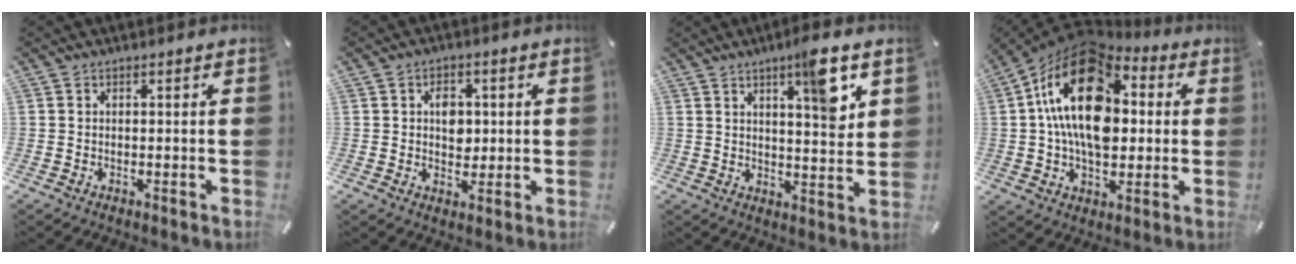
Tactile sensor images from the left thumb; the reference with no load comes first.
{"total": 5.1, "force": [0.7, 3.9, 3.2], "torque": [-0.027, -0.007, 0.004]}
{"total": 9.8, "force": [5.3, 2.1, 8.0], "torque": [-0.093, -0.041, 0.076]}
{"total": 22.8, "force": [3.0, 14.9, 17.0], "torque": [-0.322, 0.002, 0.047]}